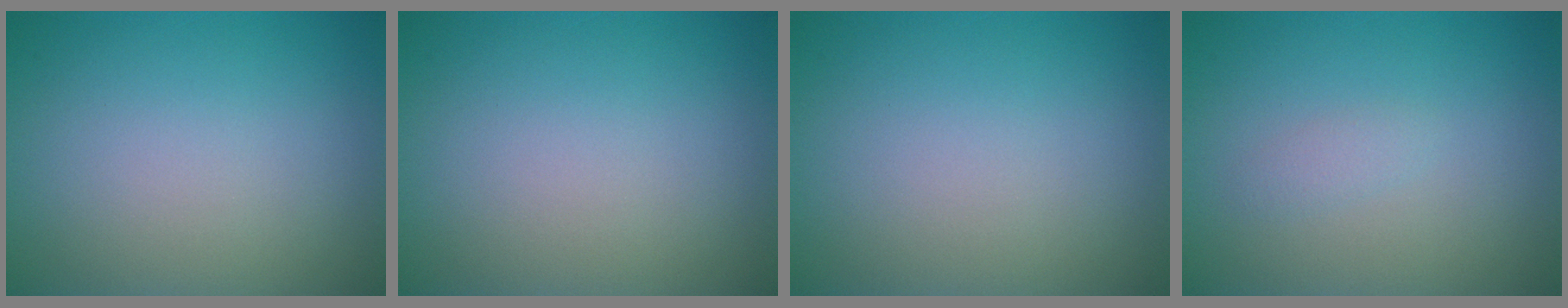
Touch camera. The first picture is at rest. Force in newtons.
{"total": 0.0}
{"total": 0.0}
{"total": 0.8, "press": 0.8, "slide": 0.1}